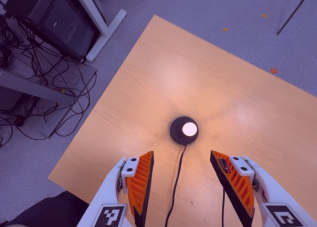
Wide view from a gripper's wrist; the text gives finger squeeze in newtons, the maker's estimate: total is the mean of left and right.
{"total": 0.0}